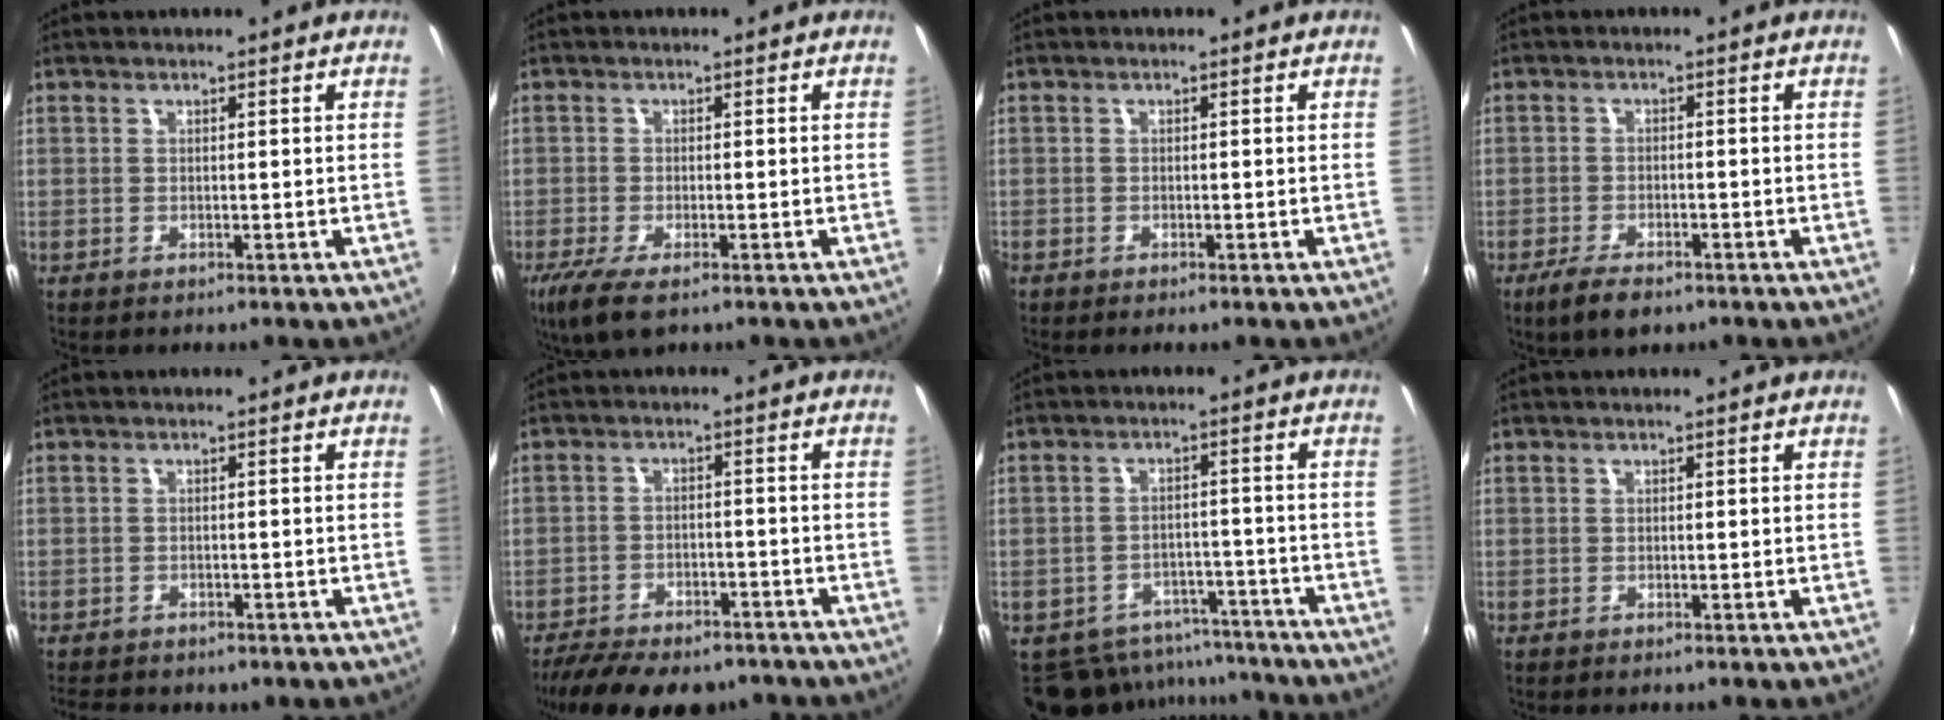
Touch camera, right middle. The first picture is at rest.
{"total": 6.9, "force": [-4.2, 2.1, 5.0], "torque": [-0.114, -0.031, -0.074]}
{"total": 0.8, "force": [-0.7, 0.2, 0.2], "torque": [-0.006, -0.004, -0.017]}
{"total": 6.0, "force": [-4.2, 2.1, 3.7], "torque": [-0.090, -0.017, -0.075]}
{"total": 5.7, "force": [-4.4, 2.7, 2.3], "torque": [-0.056, -0.018, -0.061]}
{"total": 17.2, "force": [-13.4, 6.9, 8.2], "torque": [-0.175, -0.027, -0.193]}
{"total": 13.9, "force": [-11.9, 6.4, 3.2], "torque": [-0.078, 0.019, -0.153]}
{"total": 0.0}